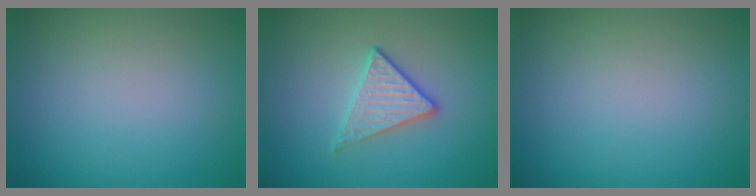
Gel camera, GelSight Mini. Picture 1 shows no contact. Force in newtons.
{"total": 2.8, "press": 2.5, "slide": 1.2}
{"total": 0.0}